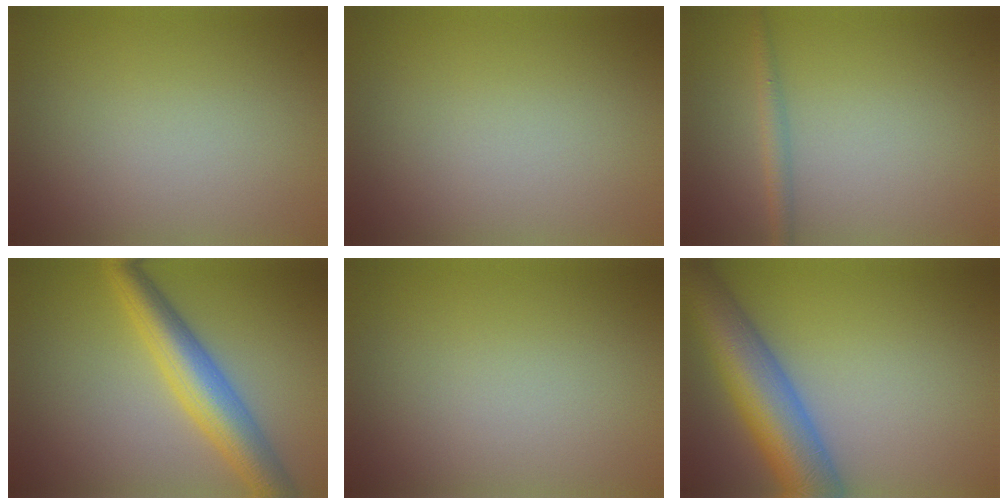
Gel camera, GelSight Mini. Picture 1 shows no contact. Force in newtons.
{"total": 0.0}
{"total": 1.4, "press": 1.4, "slide": 0.1}
{"total": 6.1, "press": 6.1, "slide": 0.0}
{"total": 0.0}
{"total": 9.4, "press": 9.4, "slide": 0.4}